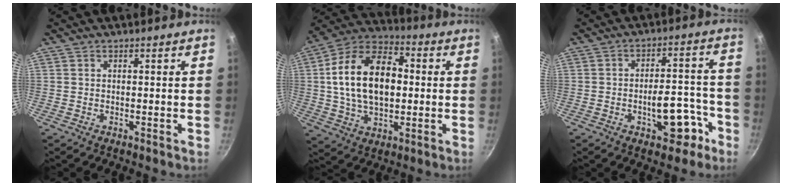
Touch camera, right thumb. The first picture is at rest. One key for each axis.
{"total": 19.2, "fx": 1.4, "fy": 12.1, "fz": 14.8, "tx": -0.229, "ty": 0.024, "tz": 0.014}
{"total": 10.4, "fx": -4.7, "fy": 5.1, "fz": 7.7, "tx": -0.072, "ty": 0.049, "tz": -0.055}